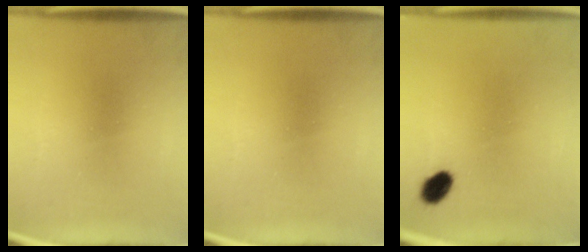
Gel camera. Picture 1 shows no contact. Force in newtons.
{"total": 0.0}
{"total": 4.0}